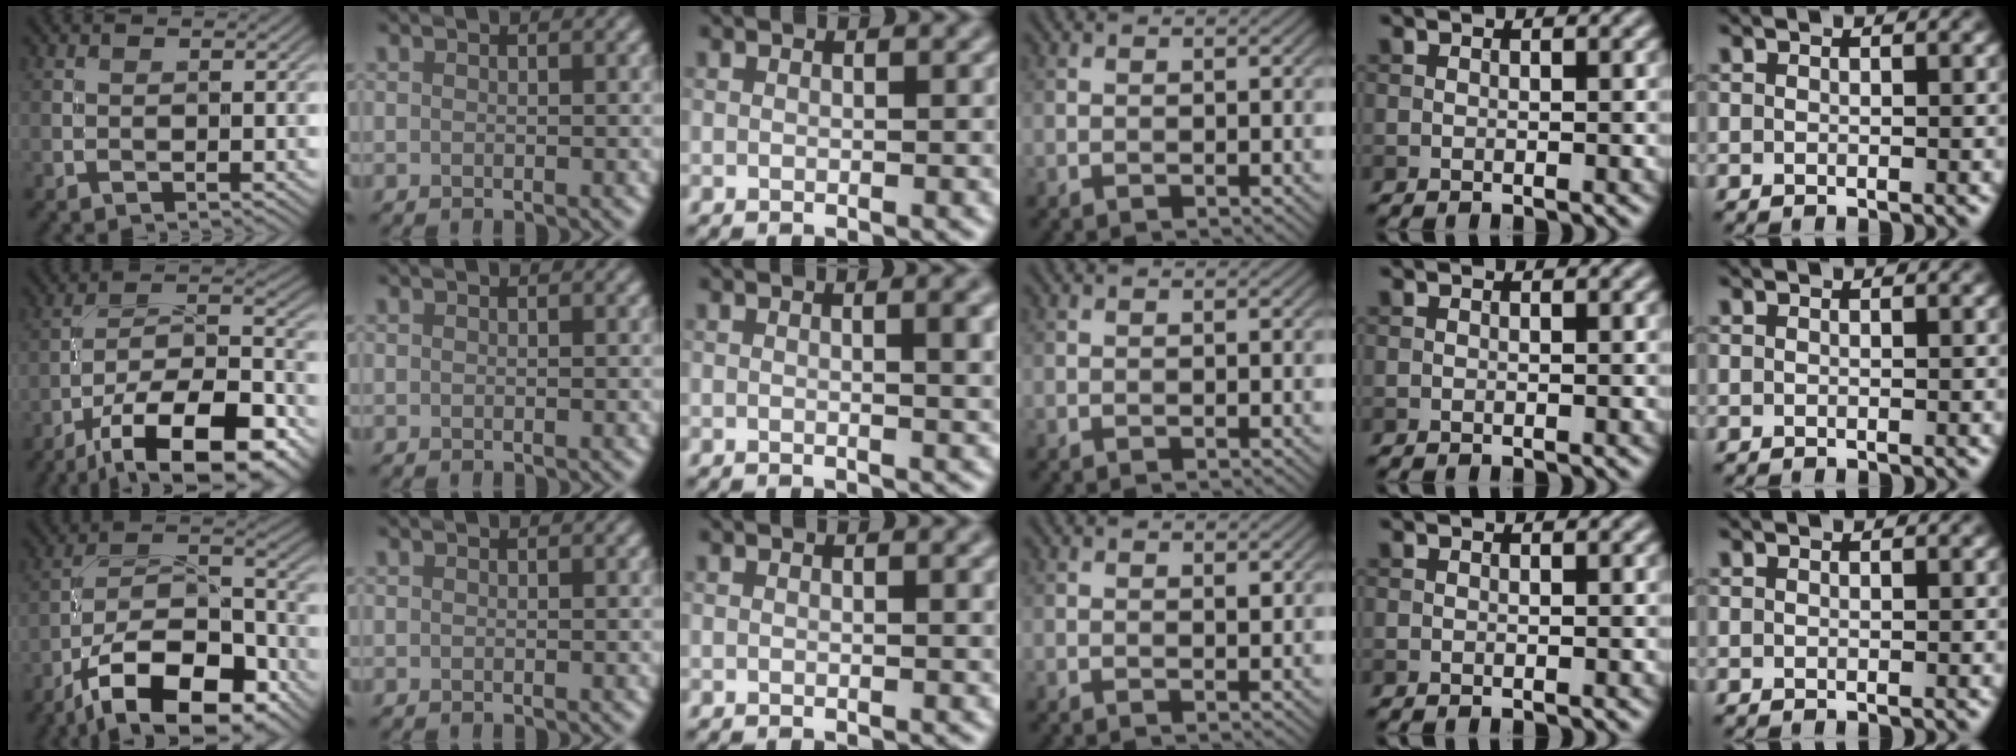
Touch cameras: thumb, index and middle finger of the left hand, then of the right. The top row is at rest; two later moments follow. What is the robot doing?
{"motion": "screw", "object": "medicine bottle"}